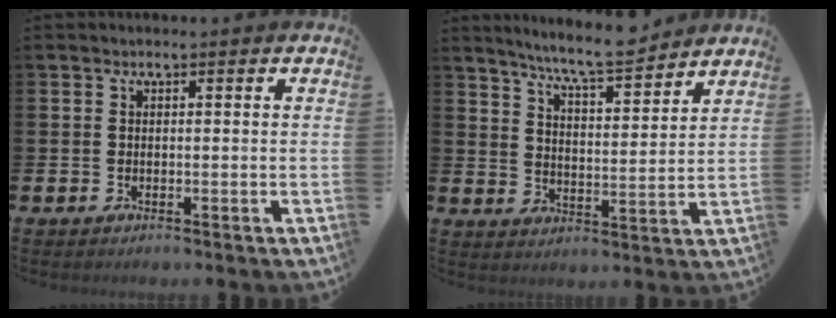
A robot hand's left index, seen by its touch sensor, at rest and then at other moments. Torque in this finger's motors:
{"motor_torque": [0.98, -1.16, 0.15, 0.07]}